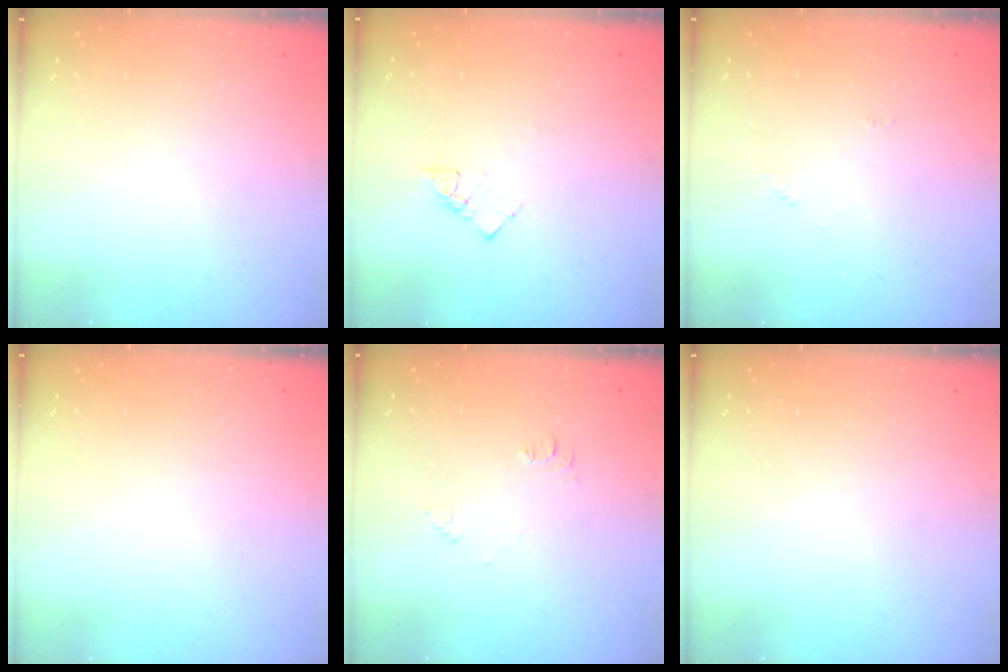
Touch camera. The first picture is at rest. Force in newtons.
{"total": 3.3, "press": 3.3, "slide": 0.4}
{"total": 3.8, "press": 3.8, "slide": 0.4}
{"total": 0.0}
{"total": 5.2, "press": 5.1, "slide": 0.8}
{"total": 0.0}